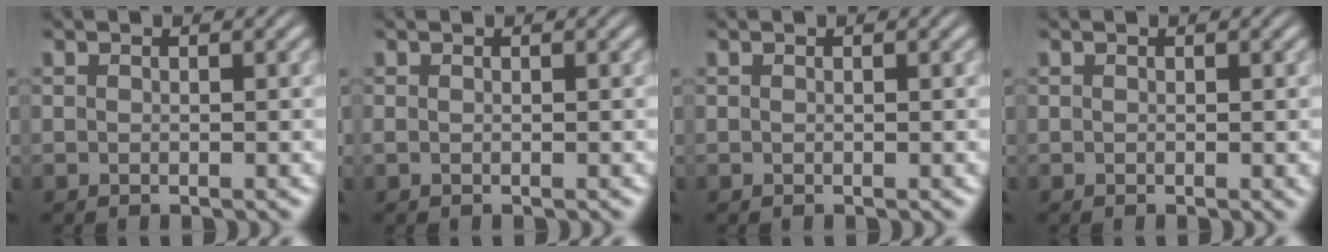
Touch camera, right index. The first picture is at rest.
{"total": 0.5, "force": [-0.3, 0.4, 0.3], "torque": [-0.010, -0.006, -0.002]}
{"total": 0.0}
{"total": 0.0}